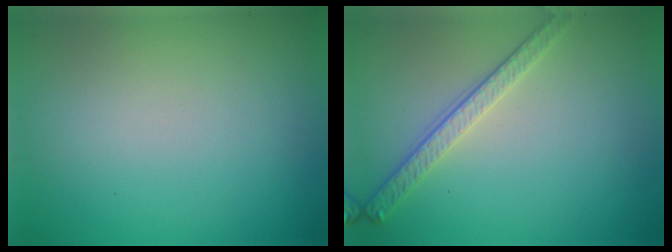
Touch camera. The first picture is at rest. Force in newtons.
{"total": 2.8, "press": 2.5, "slide": 1.2}